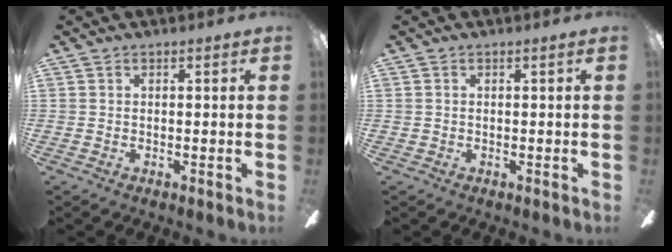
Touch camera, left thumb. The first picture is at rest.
{"total": 0.0}